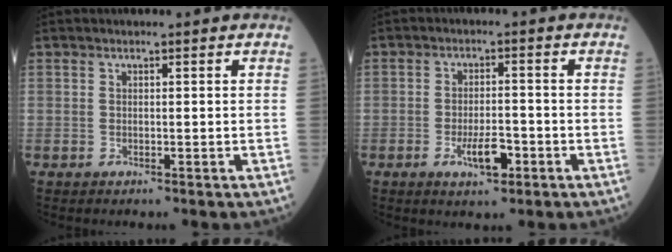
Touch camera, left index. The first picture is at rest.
{"total": 4.8, "force": [-2.2, 1.5, 4.0], "torque": [-0.072, 0.001, -0.036]}